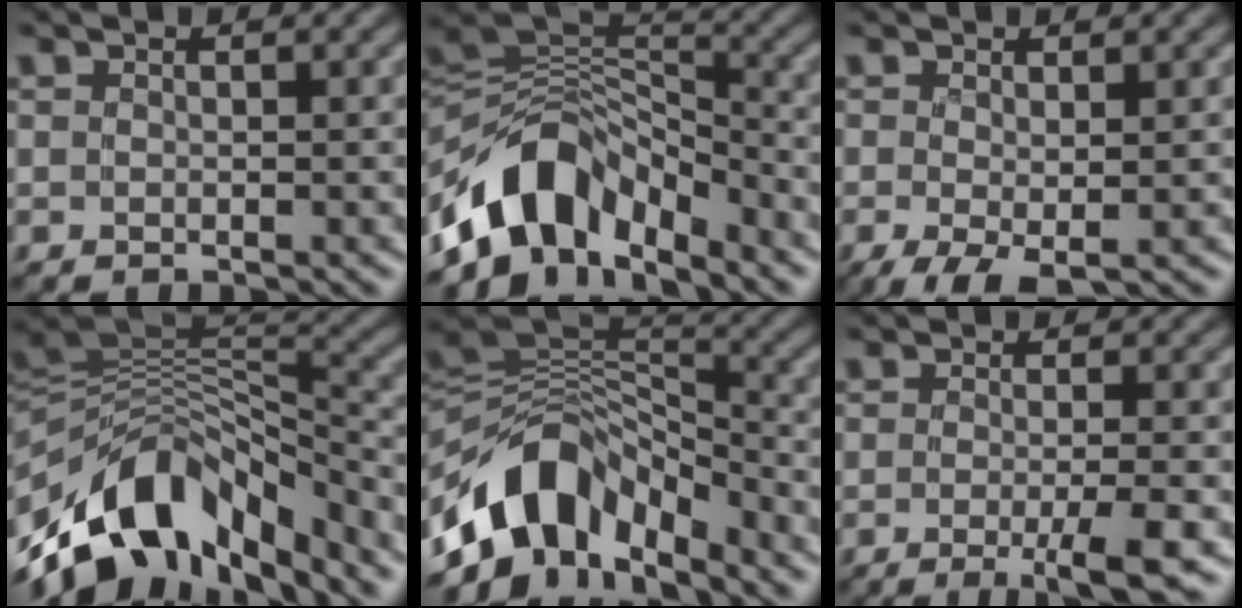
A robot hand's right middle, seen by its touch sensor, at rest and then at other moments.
{"total": 9.2, "force": [-6.0, 5.2, 4.7], "torque": [-0.073, 0.011, -0.115]}
{"total": 3.7, "force": [-1.2, 1.9, 2.9], "torque": [-0.072, -0.010, -0.019]}
{"total": 12.4, "force": [-7.4, 6.7, 7.4], "torque": [-0.139, 0.021, -0.140]}
{"total": 9.7, "force": [-6.1, 5.6, 5.1], "torque": [-0.077, 0.011, -0.117]}
{"total": 4.8, "force": [-1.6, 1.2, 4.4], "torque": [-0.065, -0.013, -0.027]}